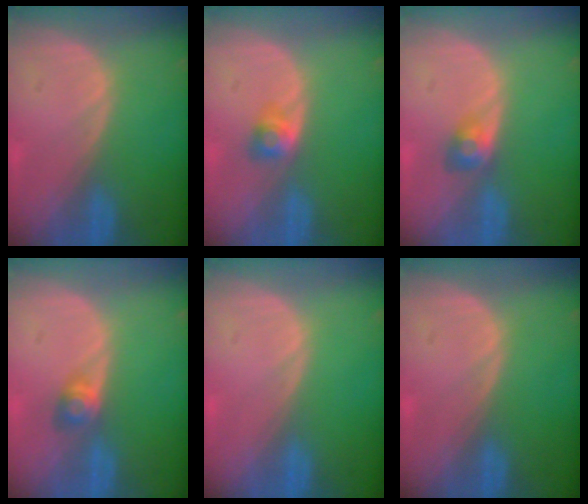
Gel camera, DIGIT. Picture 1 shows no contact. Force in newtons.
{"total": 2.7, "press": 2.4, "slide": 1.1}
{"total": 3.0, "press": 2.6, "slide": 1.4}
{"total": 2.8, "press": 2.5, "slide": 1.2}
{"total": 0.0}
{"total": 0.0}